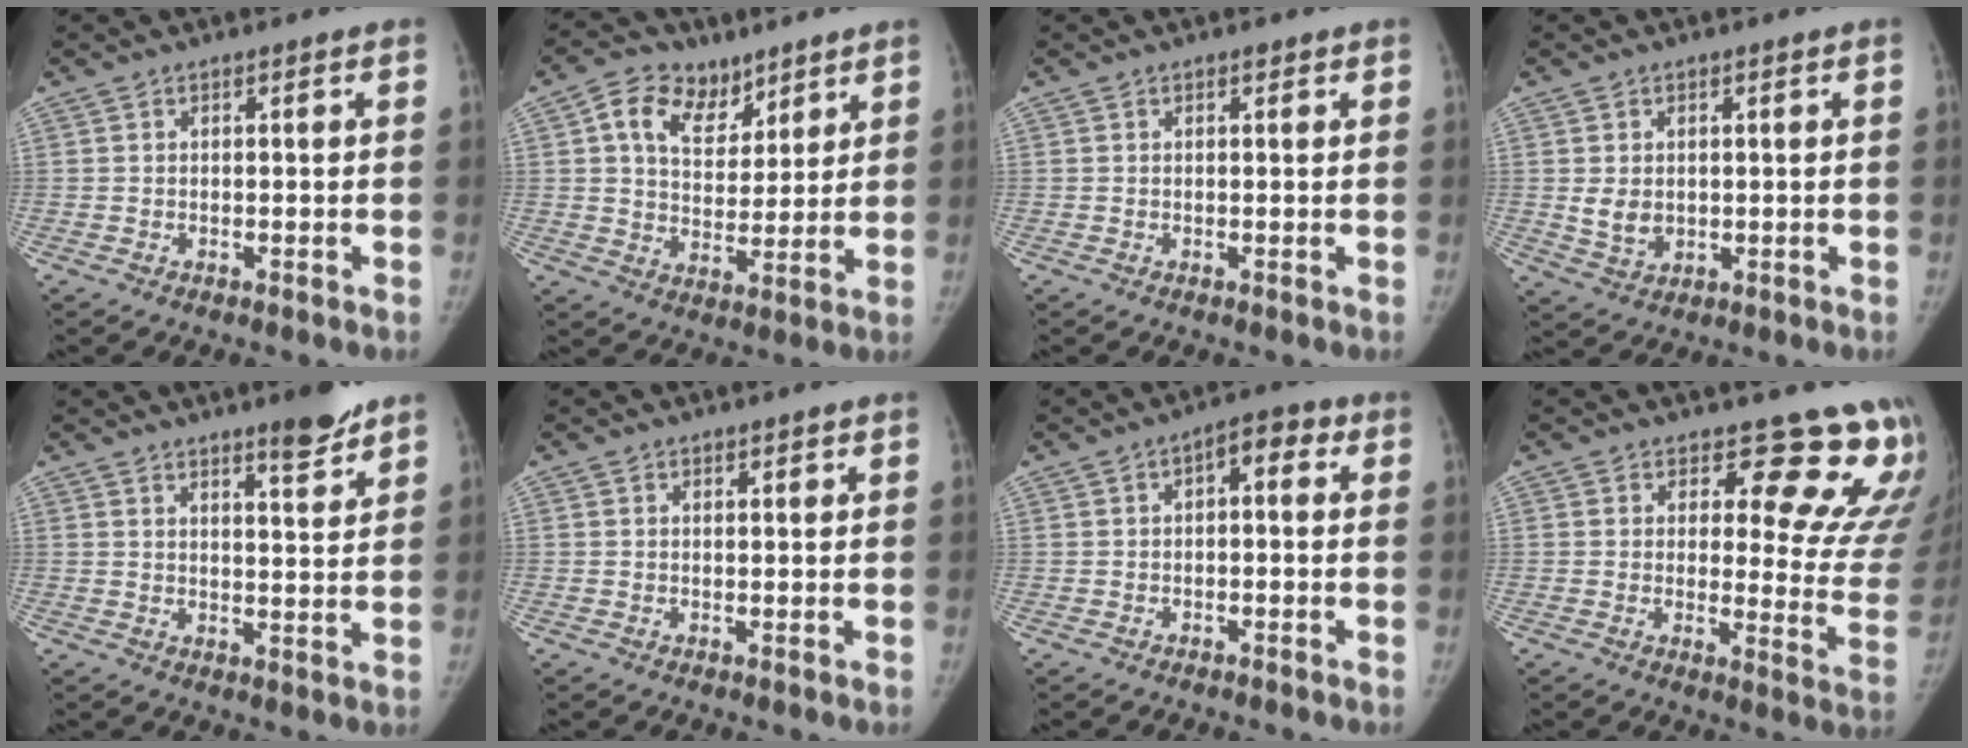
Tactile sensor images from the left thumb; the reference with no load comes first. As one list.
[{"total": 11.4, "force": [6.2, 7.7, 5.7], "torque": [-0.067, -0.021, 0.111]}, {"total": 0.7, "force": [0.5, 0.4, 0.4], "torque": [-0.003, -0.002, 0.006]}, {"total": 4.3, "force": [0.3, 3.4, 2.6], "torque": [-0.031, -0.010, 0.018]}, {"total": 4.1, "force": [3.3, 0.7, 2.3], "torque": [-0.021, -0.028, 0.048]}, {"total": 0.7, "force": [0.5, 0.3, 0.4], "torque": [-0.001, -0.003, 0.007]}, {"total": 4.8, "force": [0.8, 2.4, 4.0], "torque": [-0.040, 0.023, 0.001]}, {"total": 16.5, "force": [13.7, 6.5, 6.3], "torque": [-0.015, -0.121, 0.132]}]